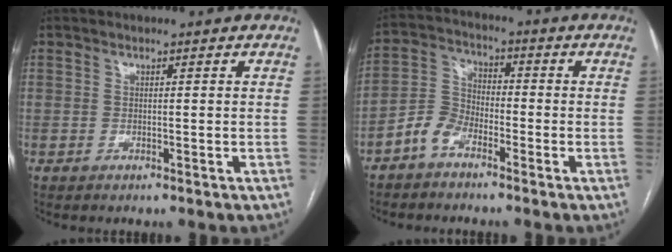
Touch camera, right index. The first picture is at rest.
{"total": 5.2, "force": [-3.6, 2.9, 2.3], "torque": [-0.054, 0.012, -0.080]}